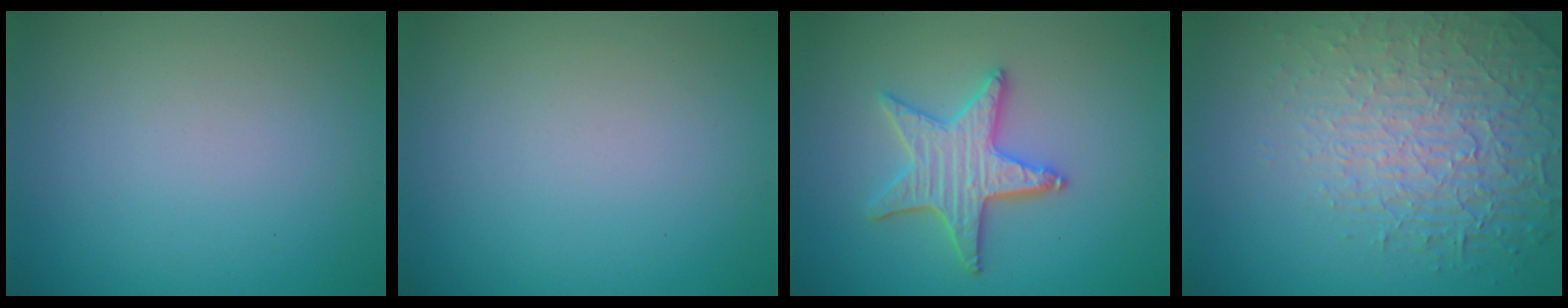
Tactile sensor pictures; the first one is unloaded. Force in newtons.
{"total": 0.0}
{"total": 3.8, "press": 3.6, "slide": 1.3}
{"total": 4.5, "press": 4.2, "slide": 1.7}